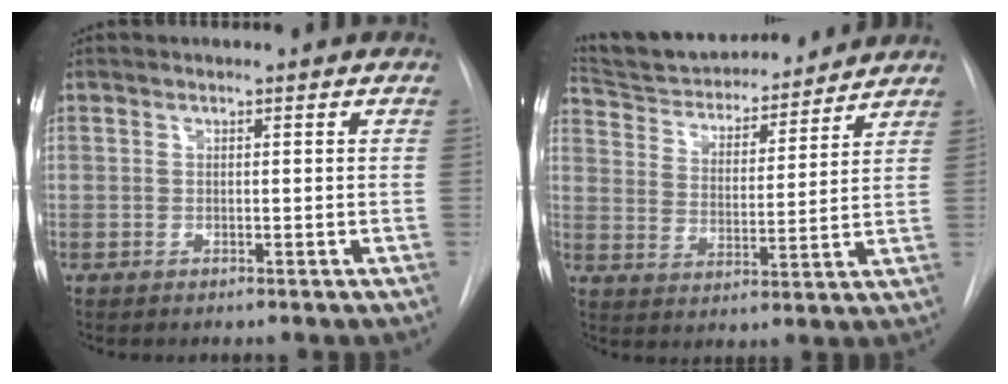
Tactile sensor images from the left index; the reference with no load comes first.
{"total": 16.6, "force": [15.6, 3.8, 4.4], "torque": [-0.069, 0.009, 0.247]}